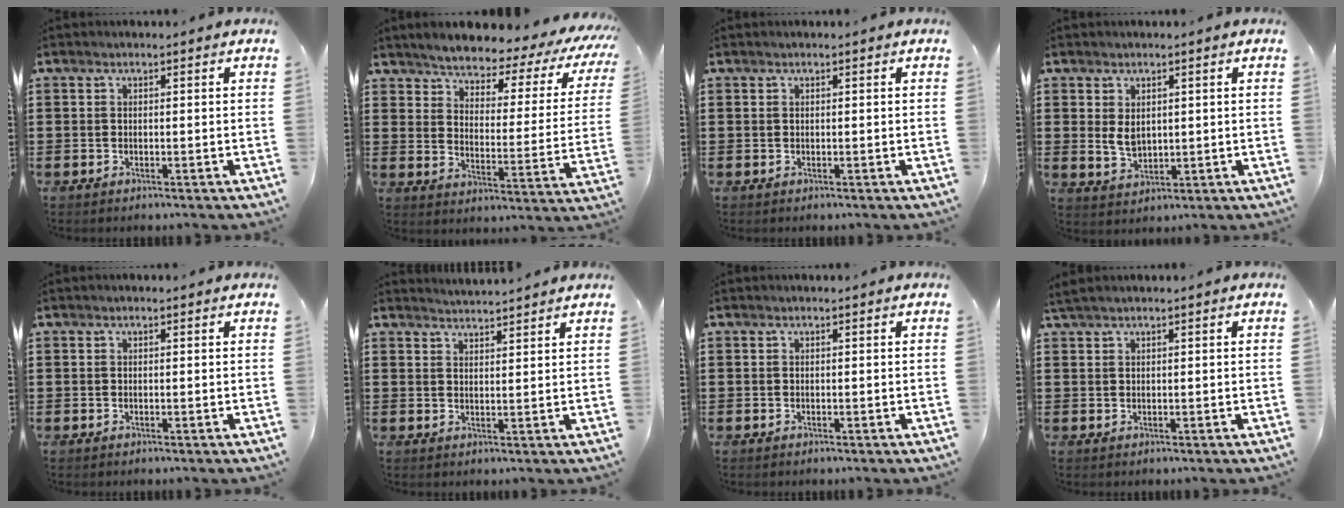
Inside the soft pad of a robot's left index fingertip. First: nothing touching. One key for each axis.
{"total": 3.3, "fx": 3.2, "fy": 0.5, "fz": 0.9, "tx": -0.042, "ty": -0.031, "tz": 0.043}
{"total": 0.0}
{"total": 3.5, "fx": 1.1, "fy": 2.3, "fz": 2.4, "tx": -0.044, "ty": 0.003, "tz": 0.018}
{"total": 0.0}
{"total": 2.5, "fx": 2.4, "fy": -0.4, "fz": -0.3, "tx": -0.003, "ty": -0.009, "tz": 0.045}
{"total": 0.0}
{"total": 1.1, "fx": 0.9, "fy": 0.0, "fz": 0.6, "tx": -0.014, "ty": 0.000, "tz": 0.018}